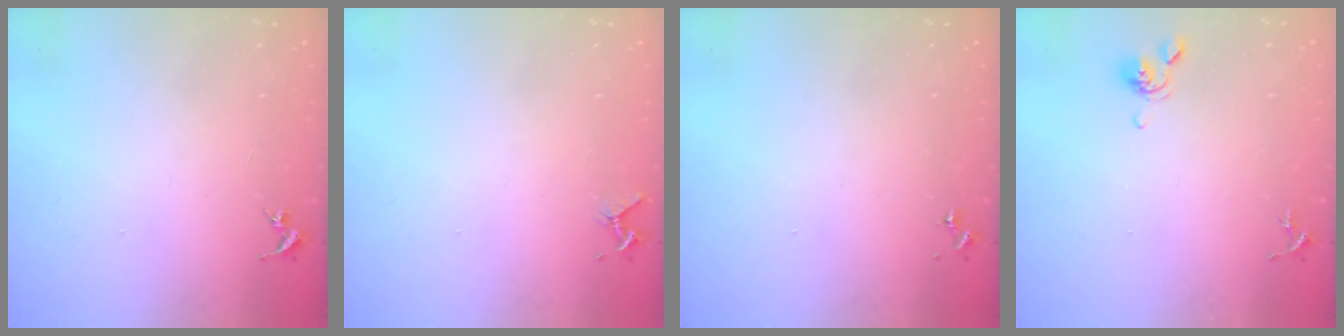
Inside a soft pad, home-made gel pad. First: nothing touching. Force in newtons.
{"total": 4.0, "press": 3.9, "slide": 0.4}
{"total": 0.0}
{"total": 6.2, "press": 6.1, "slide": 1.1}